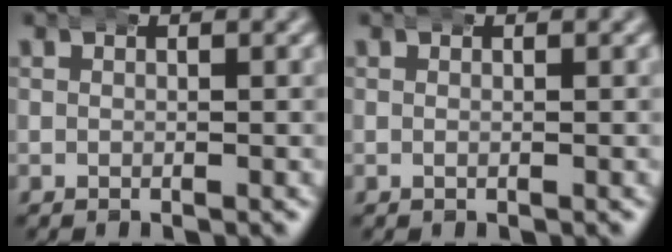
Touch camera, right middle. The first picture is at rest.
{"total": 0.0}